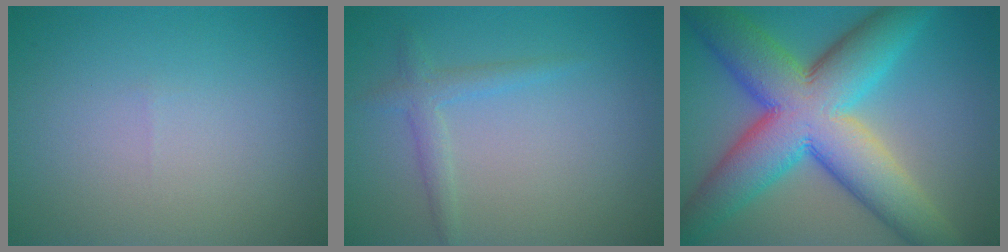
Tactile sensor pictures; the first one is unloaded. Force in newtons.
{"total": 1.8, "press": 1.8, "slide": 0.0}
{"total": 13.6, "press": 13.6, "slide": 0.4}